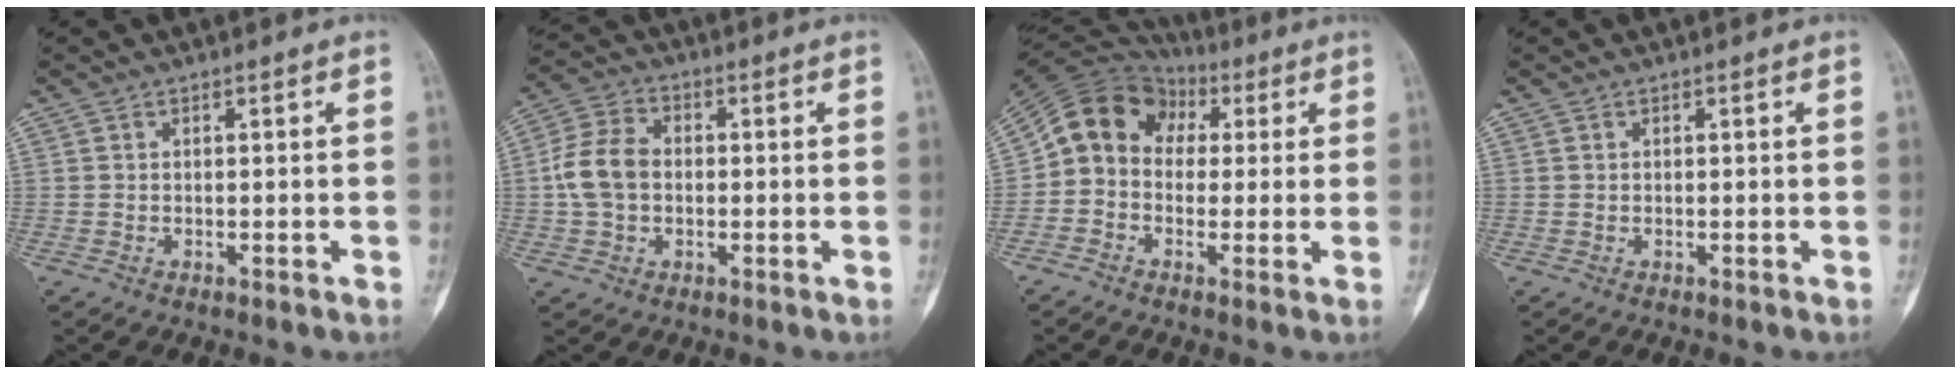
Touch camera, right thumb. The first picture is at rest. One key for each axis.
{"total": 8.8, "fx": -0.5, "fy": 6.6, "fz": 5.8, "tx": -0.104, "ty": 0.022, "tz": -0.018}
{"total": 12.2, "fx": 1.1, "fy": 10.2, "fz": 6.6, "tx": -0.098, "ty": 0.039, "tz": 0.007}
{"total": 0.0}